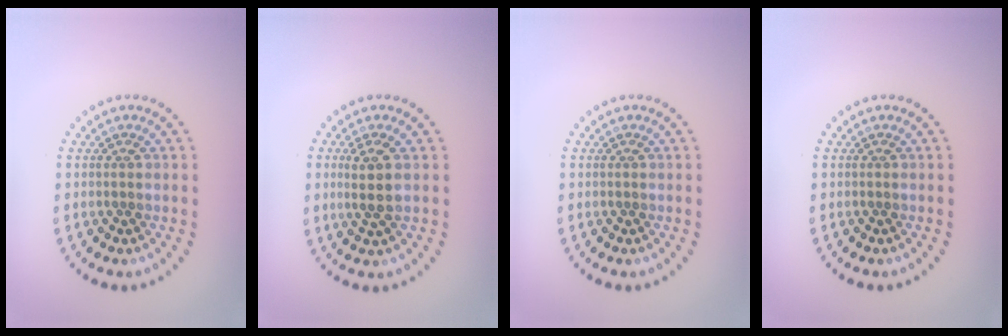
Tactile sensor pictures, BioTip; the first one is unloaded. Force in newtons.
{"total": 2.4, "press": 2.2, "slide": 1.1}
{"total": 0.0}
{"total": 0.0}